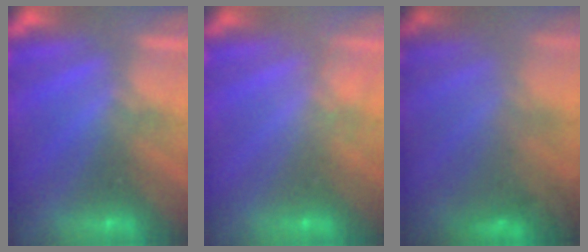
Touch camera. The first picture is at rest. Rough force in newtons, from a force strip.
{"total": 1.8}
{"total": 3.6}